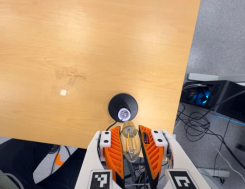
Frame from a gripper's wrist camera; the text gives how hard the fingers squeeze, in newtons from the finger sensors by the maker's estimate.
{"total": 17.0, "left": 17.2, "right": 16.8}